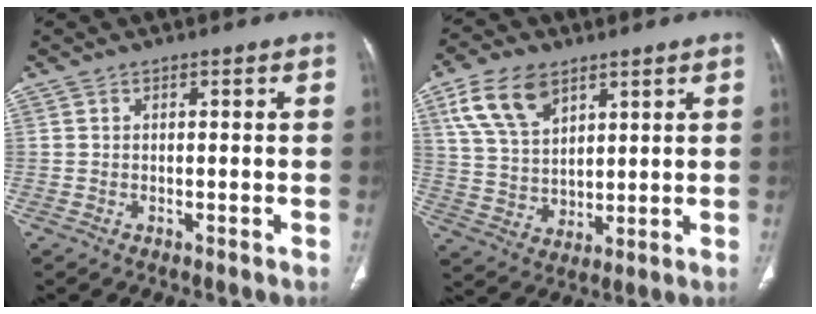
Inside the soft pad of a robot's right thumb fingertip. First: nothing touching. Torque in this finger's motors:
{"motor_torque": [-0.10, 0.13, 0.02, 0.02, 0.25]}